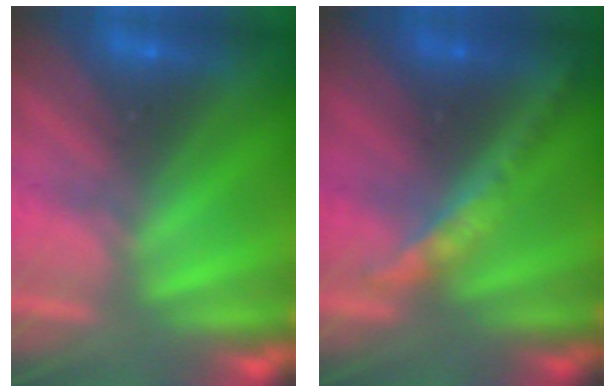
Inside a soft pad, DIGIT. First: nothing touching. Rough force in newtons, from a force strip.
{"total": 2.4}